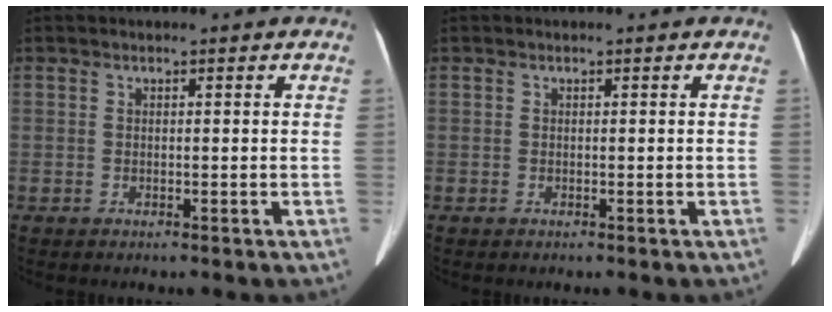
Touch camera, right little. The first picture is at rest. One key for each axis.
{"total": 0.0}